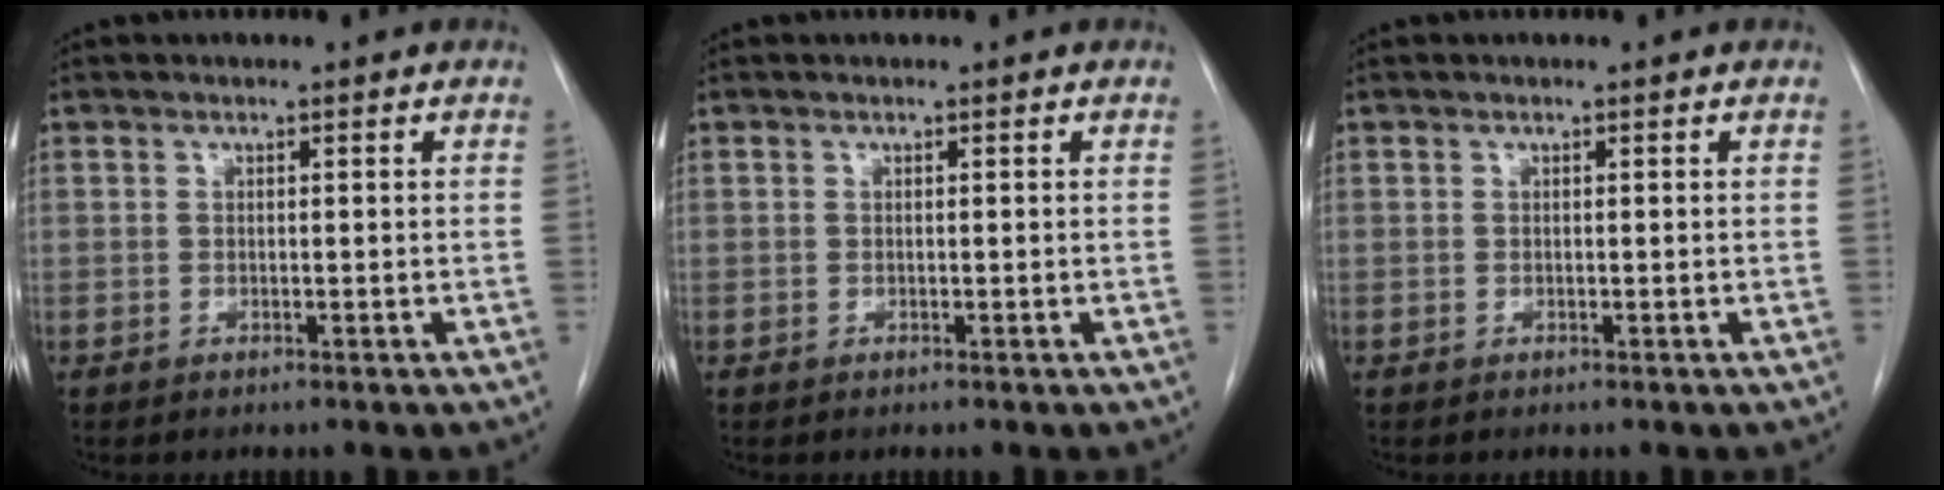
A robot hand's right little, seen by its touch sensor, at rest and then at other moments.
{"total": 0.0}
{"total": 0.0}